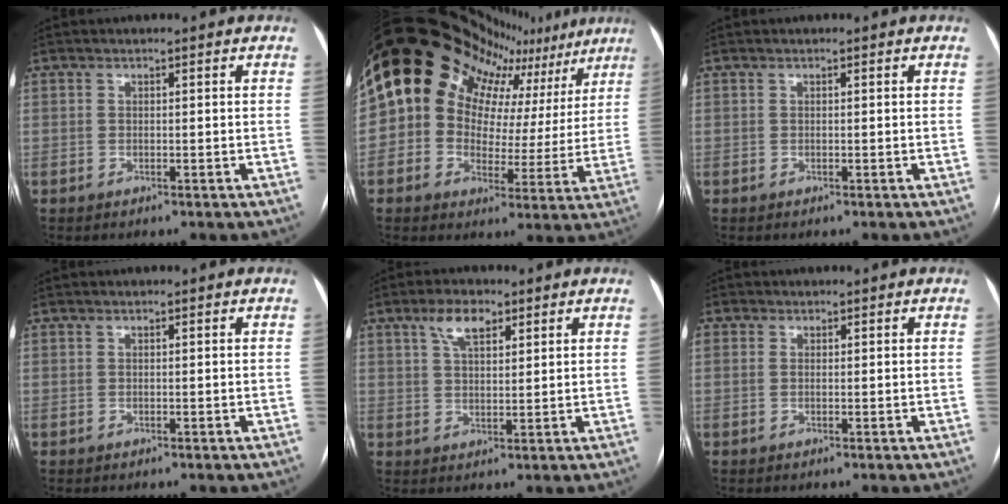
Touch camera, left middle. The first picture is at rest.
{"total": 21.7, "force": [14.5, 12.5, 10.4], "torque": [-0.161, 0.076, 0.171]}
{"total": 0.0}
{"total": 0.0}
{"total": 5.2, "force": [3.1, 2.1, 3.7], "torque": [-0.075, 0.010, 0.058]}
{"total": 1.7, "force": [0.5, 1.4, 0.9], "torque": [-0.031, 0.012, 0.010]}